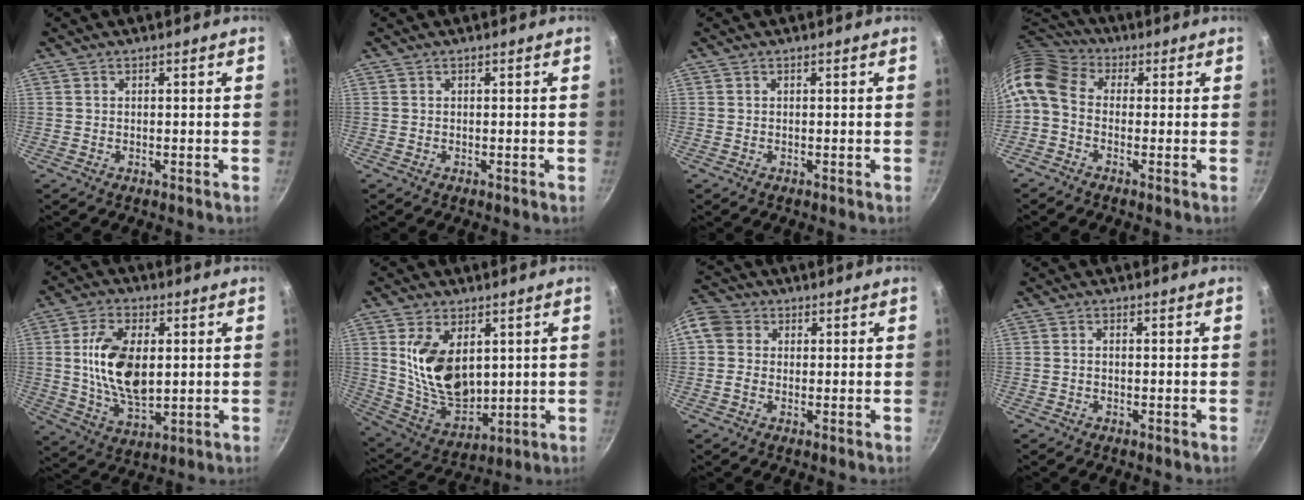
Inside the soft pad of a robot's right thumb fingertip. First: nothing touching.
{"total": 0.0}
{"total": 0.0}
{"total": 10.7, "force": [-0.2, 7.9, 7.2], "torque": [-0.147, 0.032, -0.023]}
{"total": 14.1, "force": [1.7, 8.0, 11.6], "torque": [-0.200, -0.006, 0.033]}
{"total": 14.9, "force": [3.5, 9.3, 11.1], "torque": [-0.172, -0.038, 0.083]}
{"total": 7.4, "force": [0.5, 6.5, 3.5], "torque": [-0.061, 0.018, -0.006]}
{"total": 1.0, "force": [-0.3, 0.6, 0.7], "torque": [-0.017, 0.008, -0.006]}